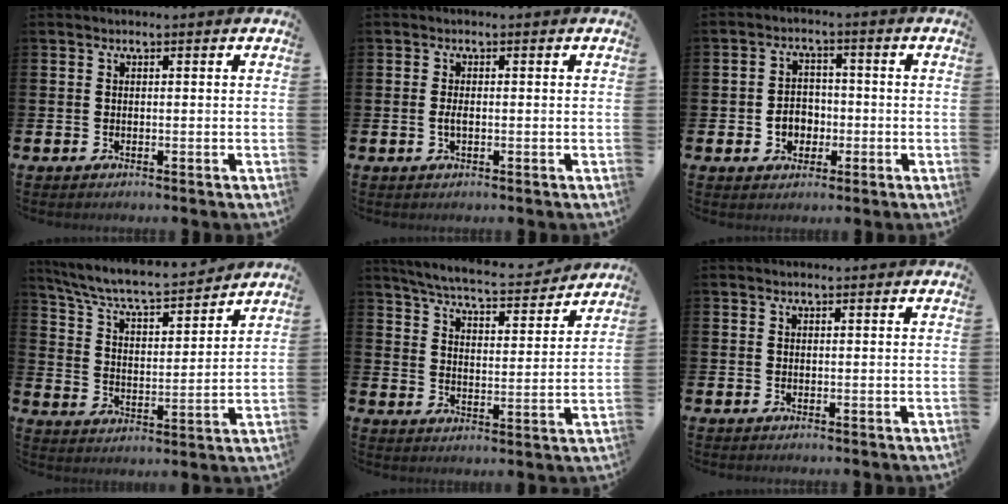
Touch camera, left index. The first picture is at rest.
{"total": 1.4, "force": [-0.2, 0.6, 1.3], "torque": [-0.021, 0.000, -0.006]}
{"total": 3.9, "force": [-1.1, 3.3, 1.8], "torque": [-0.021, -0.001, -0.029]}
{"total": 7.5, "force": [7.0, 1.1, 2.6], "torque": [-0.083, -0.053, 0.118]}
{"total": 6.4, "force": [6.2, 0.5, 1.6], "torque": [-0.059, -0.042, 0.105]}
{"total": 0.0}